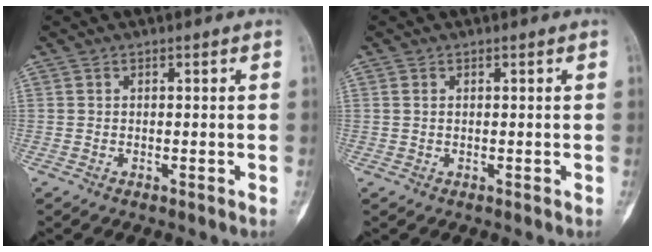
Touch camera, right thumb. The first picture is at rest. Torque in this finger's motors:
{"motor_torque": [0.00, -0.06, 0.28, 0.00, 0.02]}